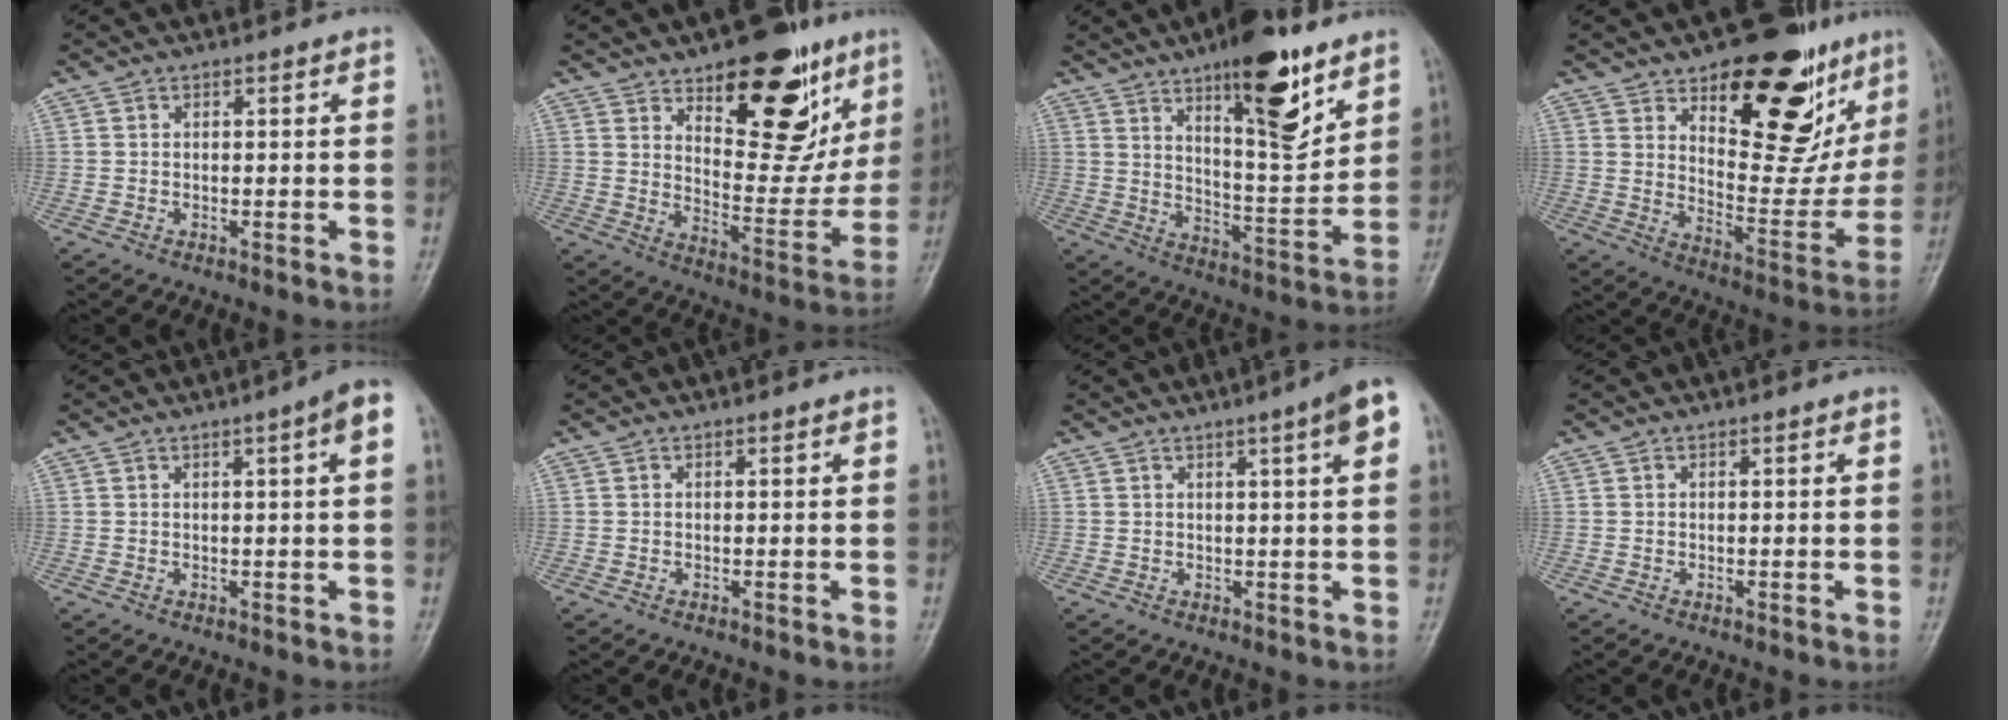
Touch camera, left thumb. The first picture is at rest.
{"total": 21.3, "force": [11.4, 9.8, 15.1], "torque": [-0.151, -0.062, 0.175]}
{"total": 16.5, "force": [9.8, 5.2, 12.2], "torque": [-0.153, -0.060, 0.157]}
{"total": 24.9, "force": [13.9, 11.4, 17.3], "torque": [-0.181, -0.065, 0.206]}
{"total": 4.2, "force": [1.3, -0.1, 4.0], "torque": [-0.054, 0.002, 0.017]}
{"total": 0.0}
{"total": 6.0, "force": [2.5, 0.1, 5.5], "torque": [-0.075, 0.000, 0.032]}
{"total": 0.0}